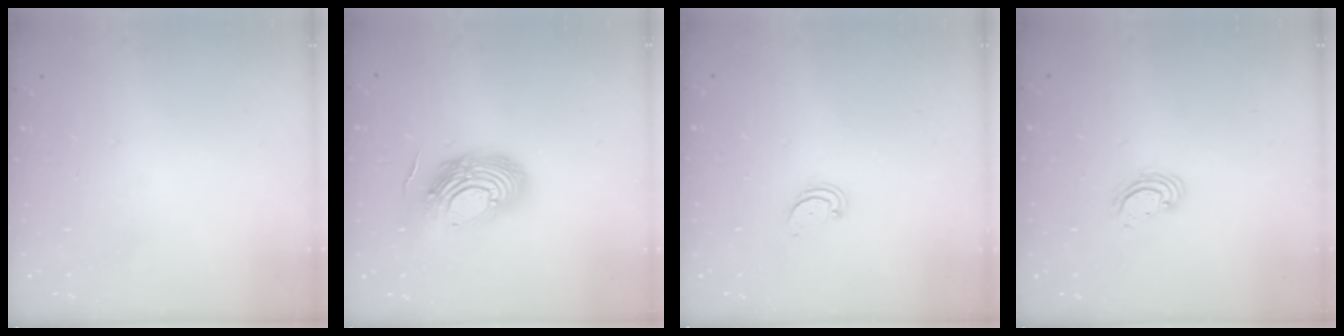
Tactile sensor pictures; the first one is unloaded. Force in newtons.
{"total": 14.7, "press": 14.6, "slide": 1.2}
{"total": 2.4, "press": 2.3, "slide": 0.5}
{"total": 2.8, "press": 2.8, "slide": 0.2}